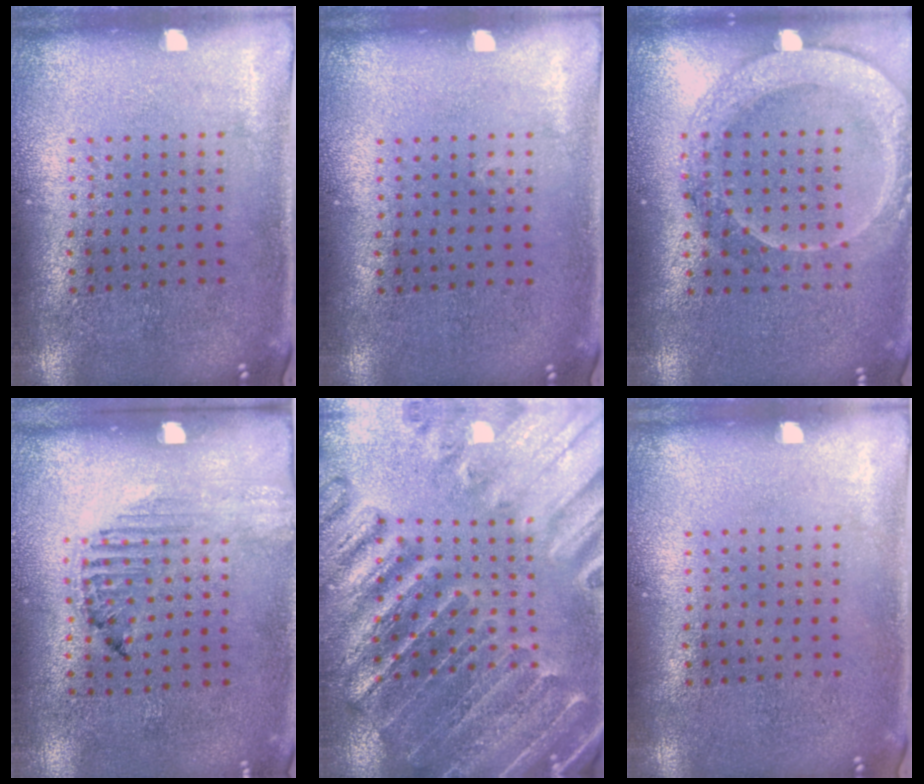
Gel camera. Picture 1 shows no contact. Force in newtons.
{"total": 0.0}
{"total": 2.0, "press": 1.8, "slide": 0.7}
{"total": 1.2, "press": 1.1, "slide": 0.4}
{"total": 2.8, "press": 2.8, "slide": 0.4}
{"total": 0.0}